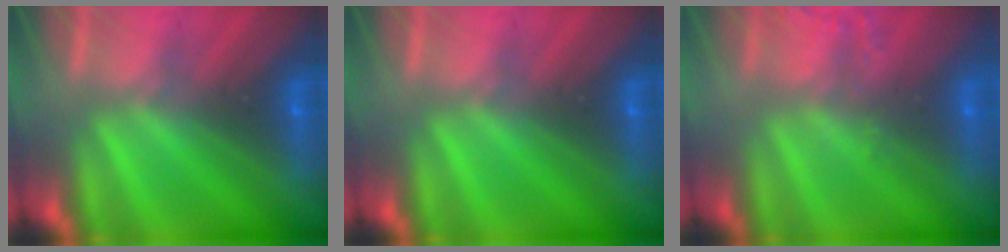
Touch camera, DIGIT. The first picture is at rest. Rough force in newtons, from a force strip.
{"total": 0.0}
{"total": 1.9}